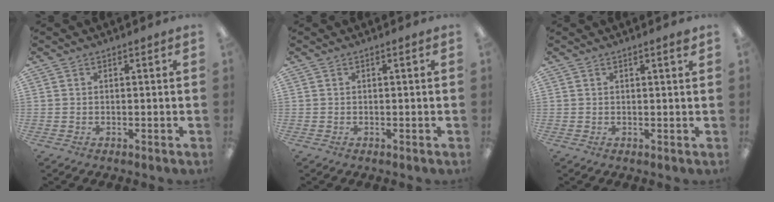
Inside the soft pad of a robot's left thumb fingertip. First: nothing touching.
{"total": 0.0}
{"total": 1.3, "force": [1.0, 0.0, 0.8], "torque": [-0.009, -0.003, 0.015]}